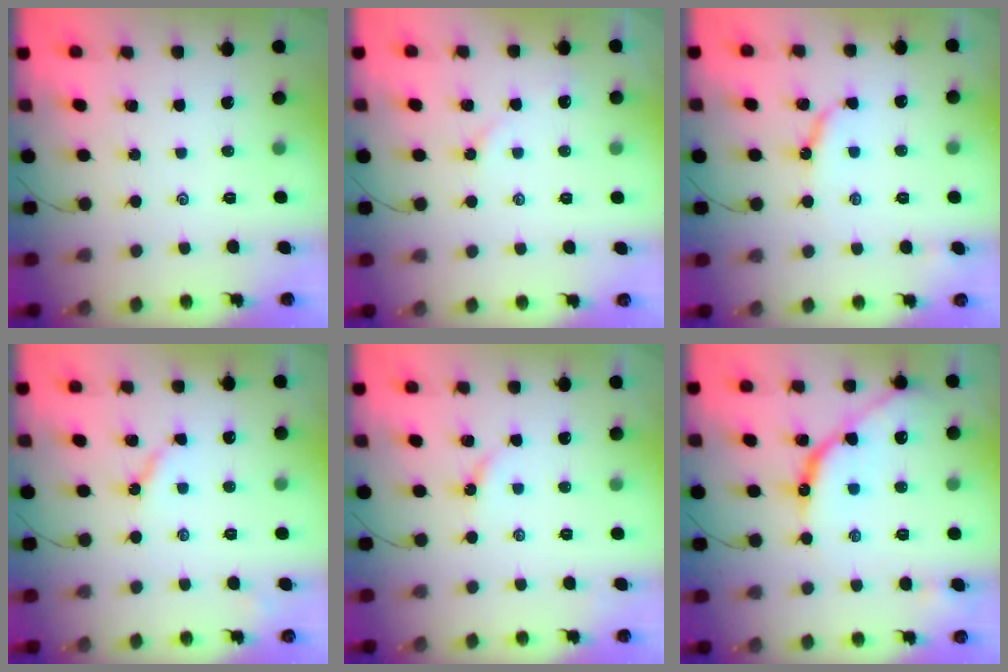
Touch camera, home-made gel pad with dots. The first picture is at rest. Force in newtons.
{"total": 2.2, "press": 2.1, "slide": 0.5}
{"total": 5.5, "press": 5.5, "slide": 0.7}
{"total": 3.6, "press": 3.6, "slide": 0.1}
{"total": 3.7, "press": 3.7, "slide": 0.4}
{"total": 11.1, "press": 11.1, "slide": 1.0}